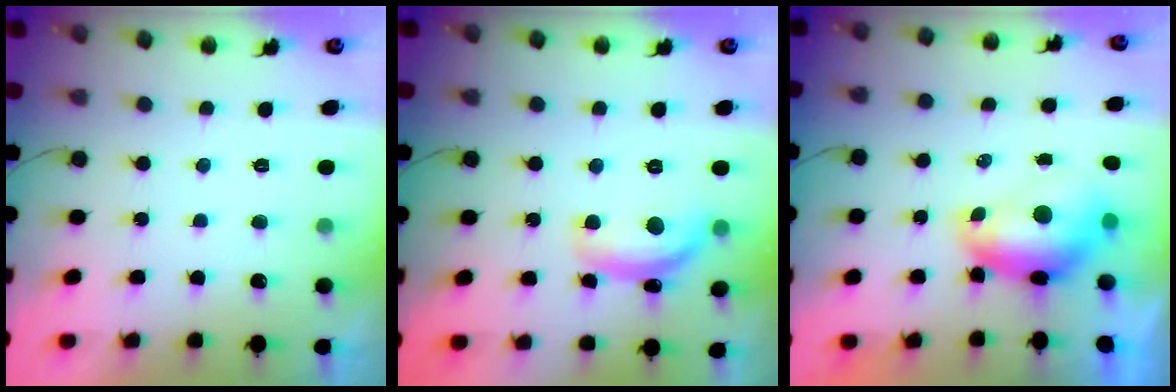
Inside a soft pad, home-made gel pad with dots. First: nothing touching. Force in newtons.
{"total": 12.4, "press": 12.4, "slide": 0.7}
{"total": 7.6, "press": 7.5, "slide": 0.9}